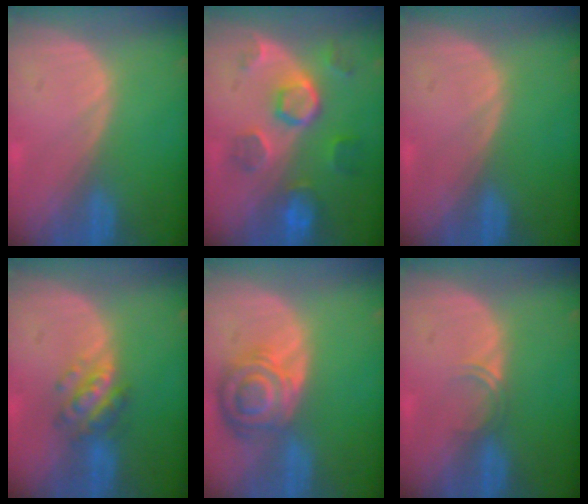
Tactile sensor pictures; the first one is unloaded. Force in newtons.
{"total": 8.6, "press": 7.7, "slide": 4.0}
{"total": 0.0}
{"total": 5.7, "press": 5.1, "slide": 2.6}
{"total": 8.3, "press": 7.3, "slide": 4.0}
{"total": 1.7, "press": 1.4, "slide": 1.0}